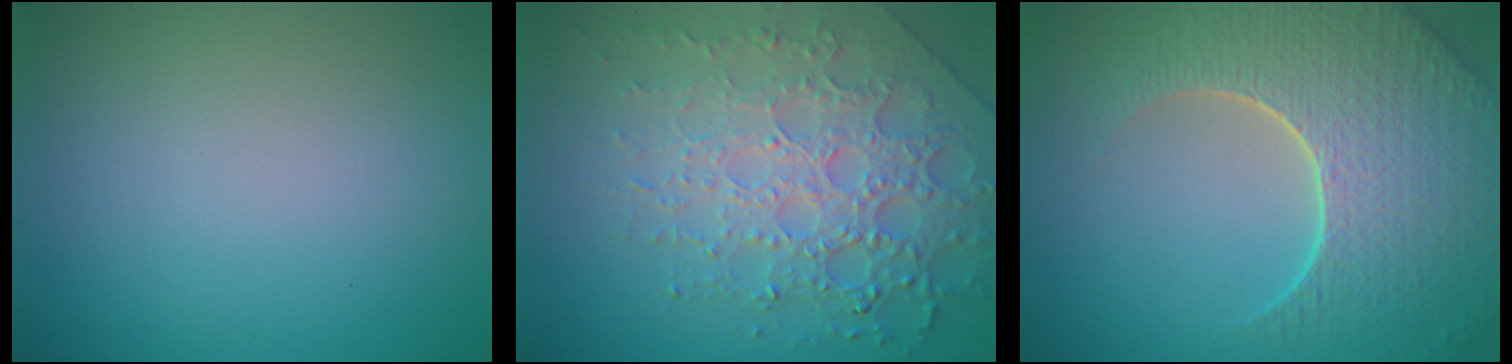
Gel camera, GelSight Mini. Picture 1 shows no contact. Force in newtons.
{"total": 8.0, "press": 5.5, "slide": 5.7}
{"total": 9.0, "press": 6.3, "slide": 6.5}